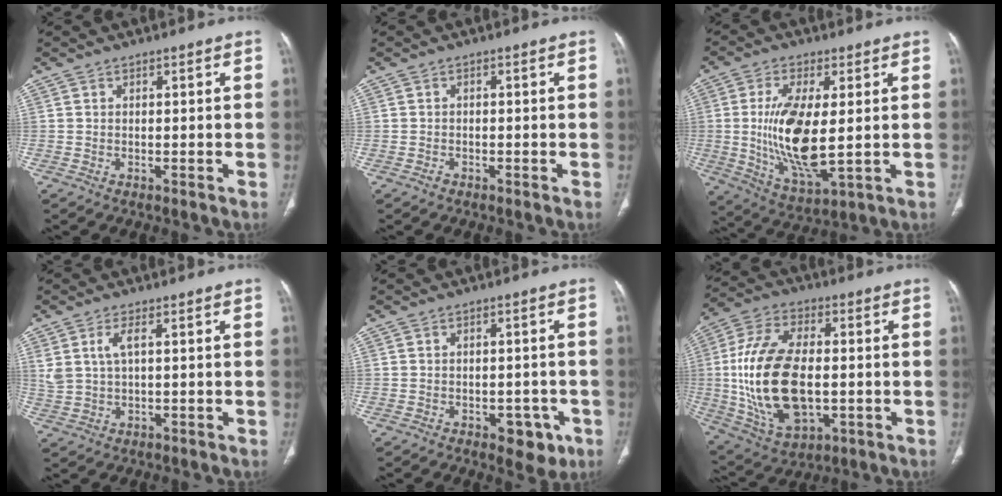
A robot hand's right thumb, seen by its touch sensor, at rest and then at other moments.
{"total": 0.7, "force": [-0.6, 0.4, 0.1], "torque": [-0.001, 0.002, -0.012]}
{"total": 14.5, "force": [0.4, 5.4, 13.5], "torque": [-0.268, -0.023, 0.019]}
{"total": 4.2, "force": [1.5, 1.6, 3.6], "torque": [-0.086, 0.003, 0.036]}
{"total": 5.8, "force": [-2.7, 3.5, 3.7], "torque": [-0.018, 0.013, -0.029]}
{"total": 21.4, "force": [-1.1, 11.8, 17.9], "torque": [-0.356, 0.003, -0.006]}